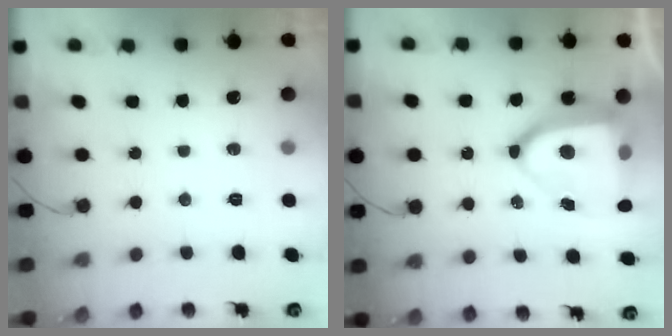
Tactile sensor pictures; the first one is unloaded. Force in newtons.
{"total": 14.9, "press": 14.8, "slide": 1.9}